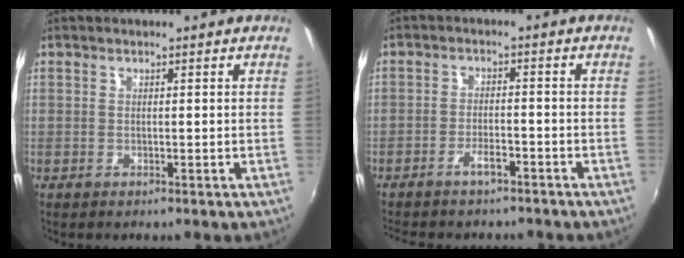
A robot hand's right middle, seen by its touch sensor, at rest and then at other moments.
{"total": 4.4, "force": [-3.6, 1.3, 2.1], "torque": [-0.055, 0.005, -0.059]}